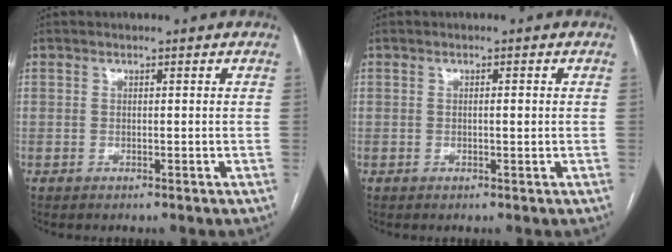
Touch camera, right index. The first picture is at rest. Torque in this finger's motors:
{"motor_torque": [-0.04, 0.07, -0.06, 0.00]}